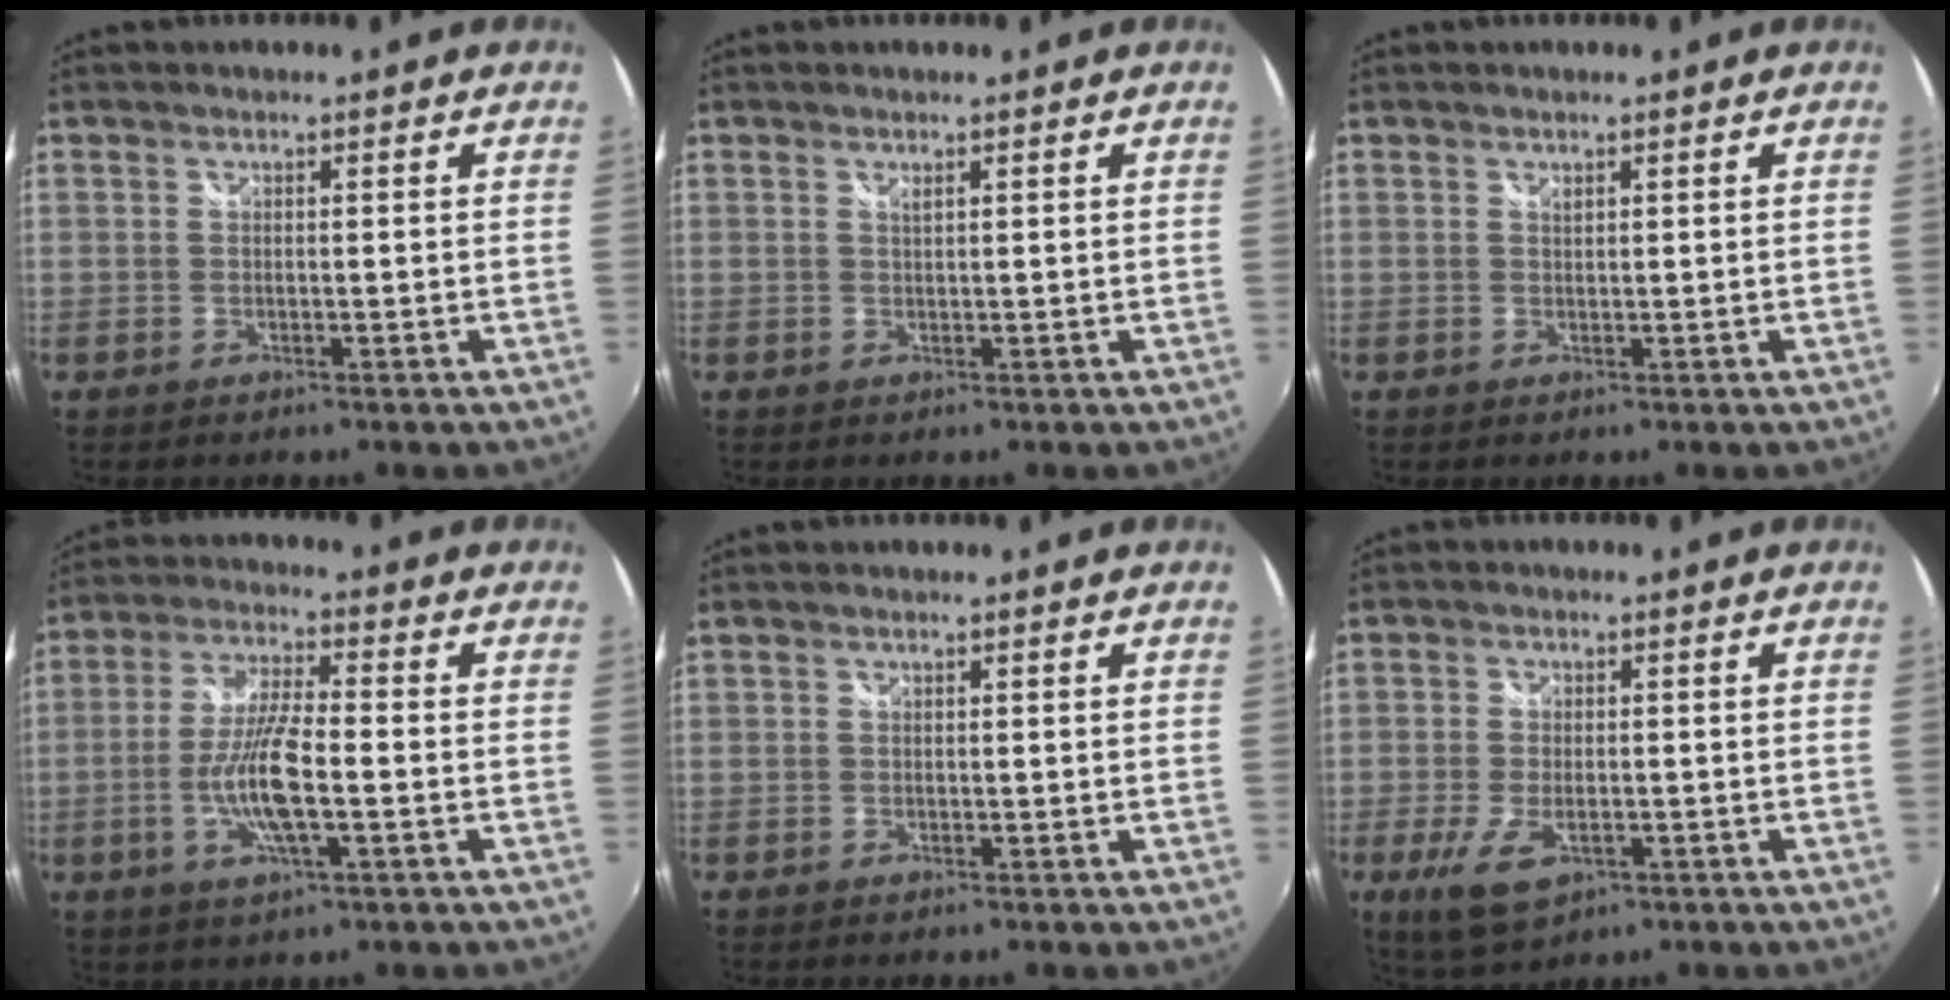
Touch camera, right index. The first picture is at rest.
{"total": 0.5, "force": [0.4, 0.0, 0.3], "torque": [-0.004, 0.001, 0.007]}
{"total": 0.5, "force": [0.4, 0.2, 0.2], "torque": [-0.002, 0.000, 0.008]}
{"total": 10.3, "force": [-2.7, 2.1, 9.8], "torque": [-0.196, -0.004, -0.053]}
{"total": 0.0}
{"total": 7.7, "force": [-3.2, 3.8, 5.9], "torque": [-0.132, -0.019, -0.053]}